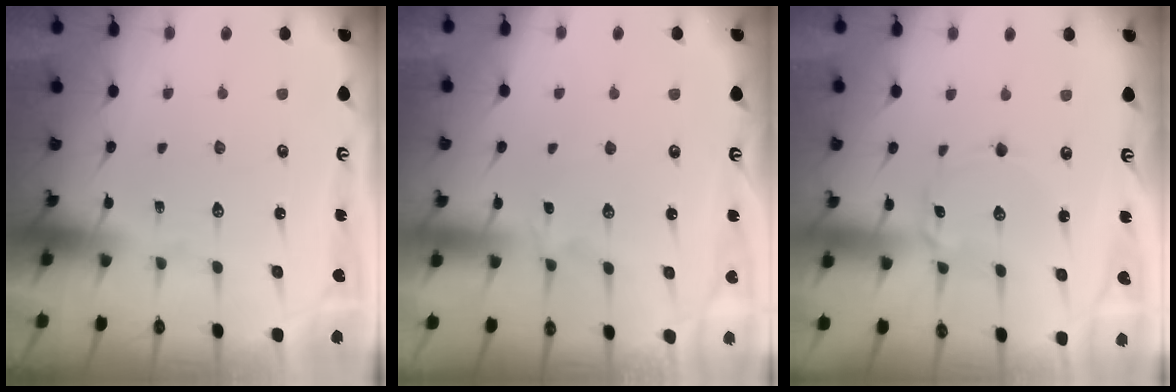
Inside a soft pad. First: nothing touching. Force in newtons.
{"total": 1.5, "press": 1.4, "slide": 0.6}
{"total": 1.6, "press": 1.5, "slide": 0.1}